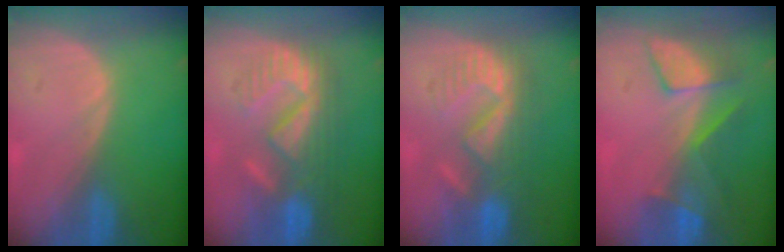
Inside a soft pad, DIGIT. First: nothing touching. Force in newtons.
{"total": 9.2, "press": 8.9, "slide": 2.1}
{"total": 8.7, "press": 8.2, "slide": 2.8}
{"total": 8.3, "press": 7.2, "slide": 4.1}